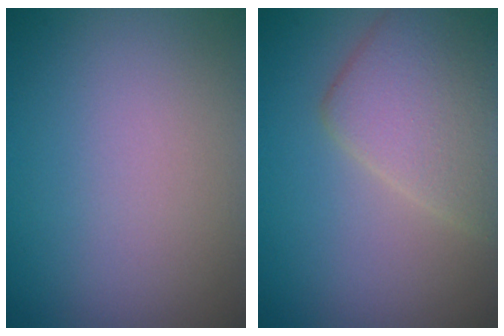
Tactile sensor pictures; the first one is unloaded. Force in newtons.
{"total": 5.2, "press": 5.2, "slide": 0.3}